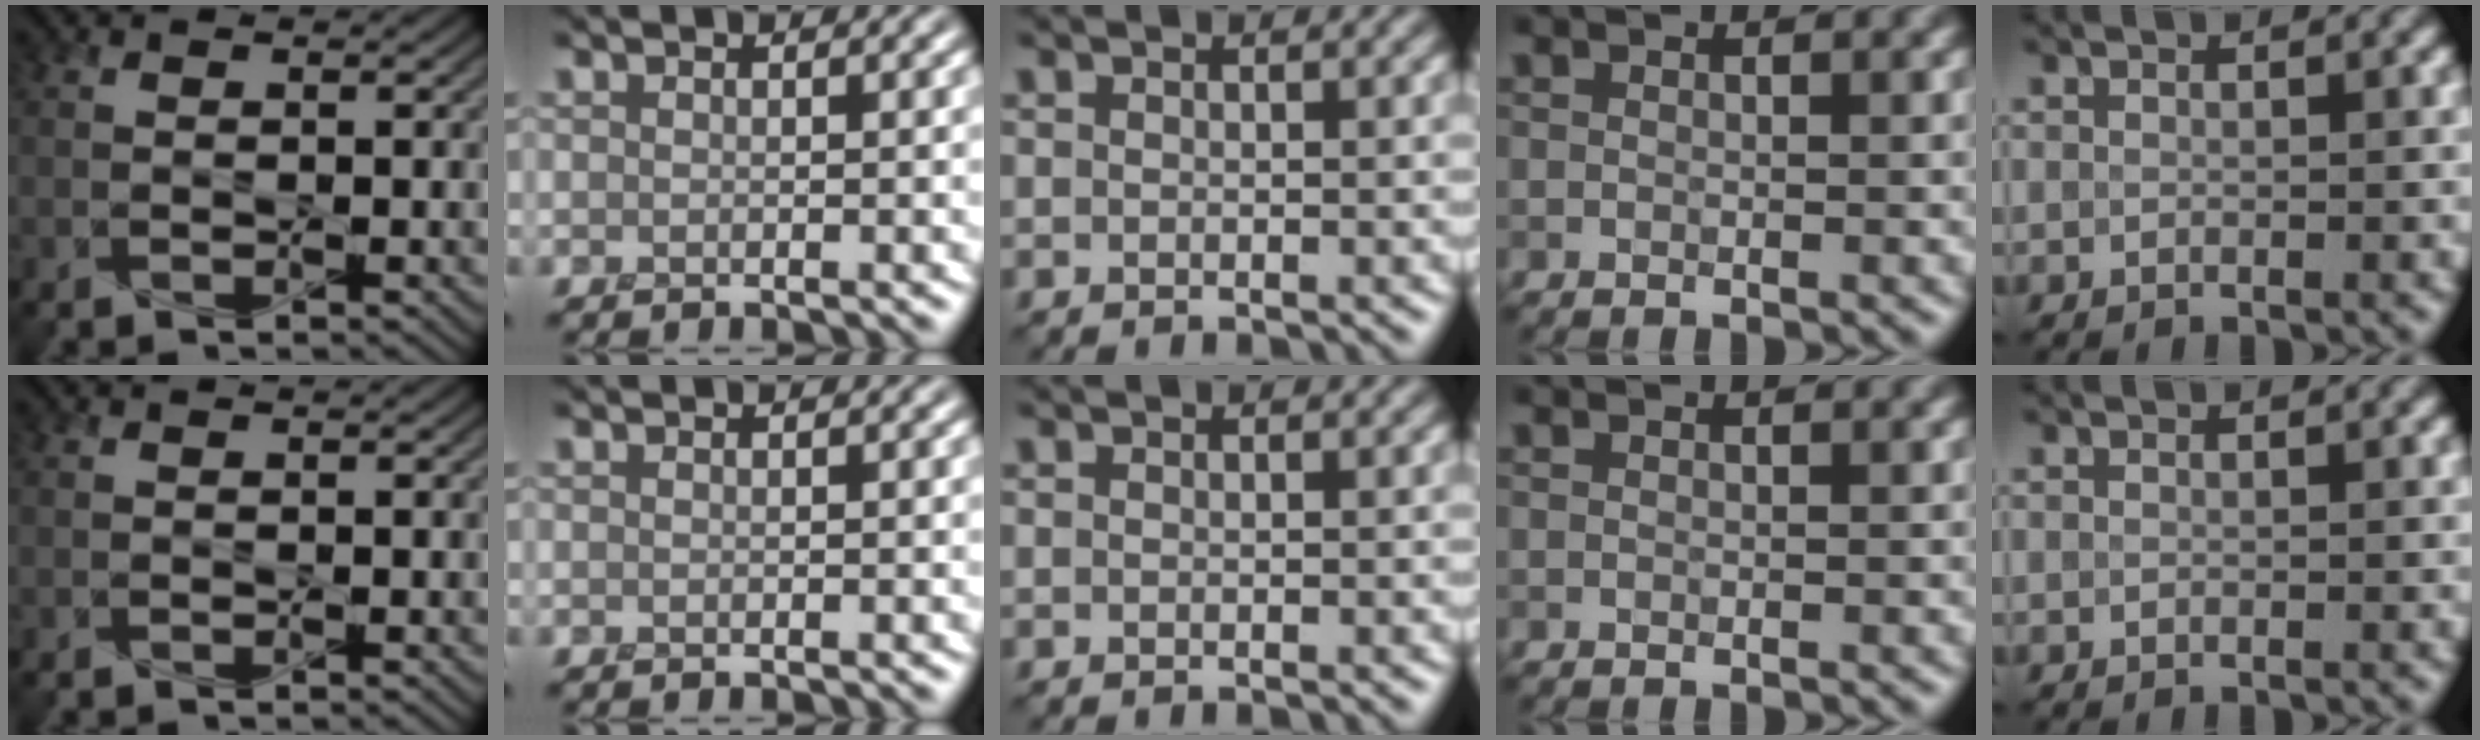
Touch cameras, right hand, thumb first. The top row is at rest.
{}